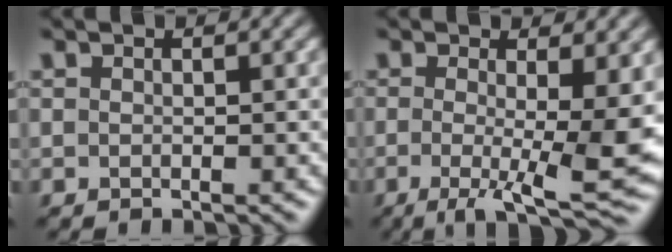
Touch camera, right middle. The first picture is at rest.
{"total": 9.6, "force": [-1.2, 2.5, 9.2], "torque": [-0.139, -0.017, -0.010]}